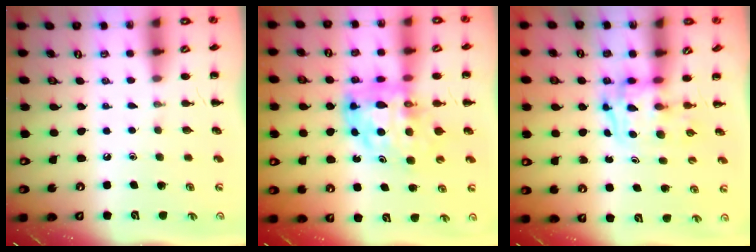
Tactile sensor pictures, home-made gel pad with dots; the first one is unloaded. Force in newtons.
{"total": 11.7, "press": 11.2, "slide": 3.3}
{"total": 3.4, "press": 3.3, "slide": 0.6}